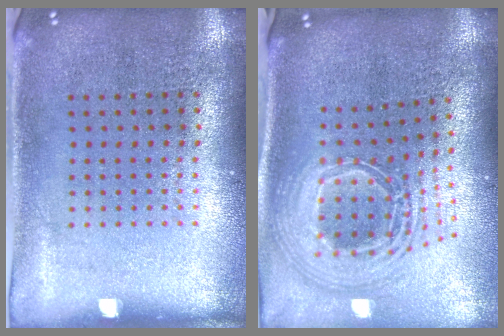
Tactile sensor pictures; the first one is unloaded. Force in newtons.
{"total": 2.8, "press": 1.9, "slide": 2.0}